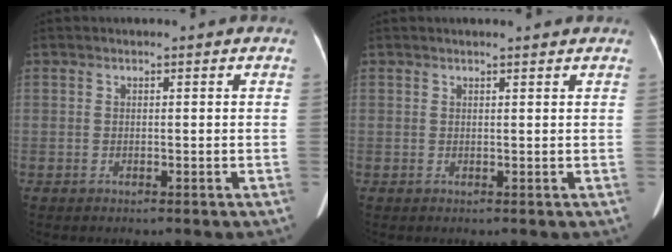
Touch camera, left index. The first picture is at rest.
{"total": 2.4, "force": [2.2, 0.2, 0.8], "torque": [-0.011, 0.011, 0.027]}